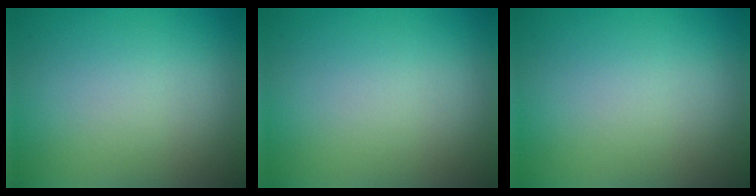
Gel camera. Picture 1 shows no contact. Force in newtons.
{"total": 0.0}
{"total": 0.0}